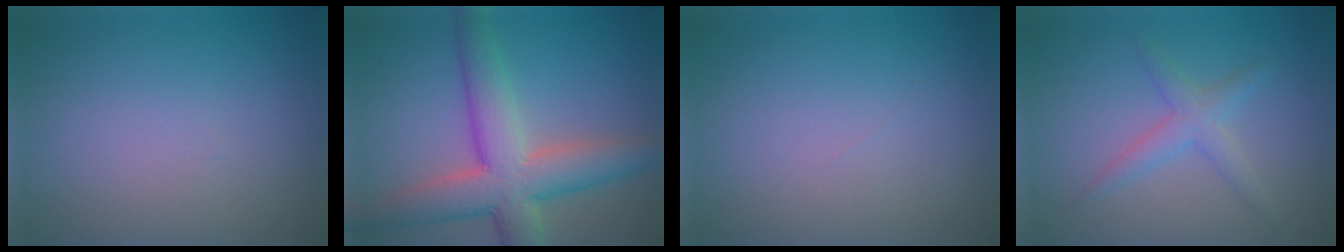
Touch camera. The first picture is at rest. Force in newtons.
{"total": 7.9, "press": 7.8, "slide": 0.4}
{"total": 0.0}
{"total": 2.3, "press": 2.3, "slide": 0.1}